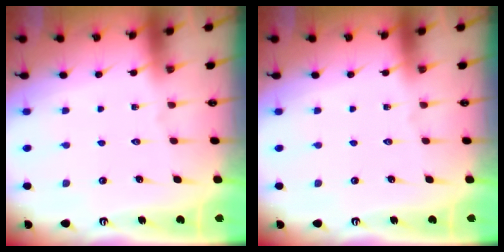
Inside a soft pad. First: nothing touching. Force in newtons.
{"total": 0.0}